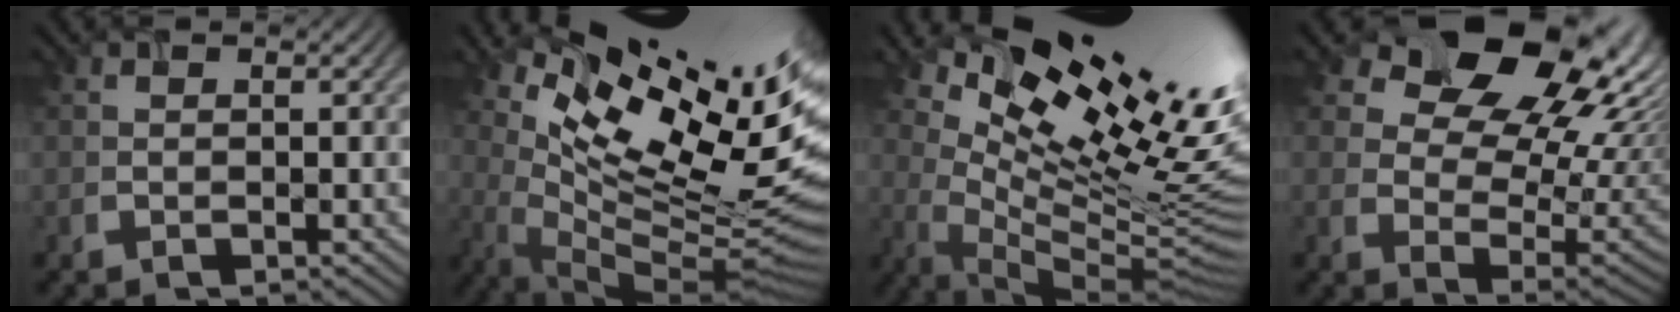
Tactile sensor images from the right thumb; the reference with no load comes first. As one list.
[{"total": 14.6, "force": [6.6, 5.9, 11.7], "torque": [-0.202, 0.002, 0.126]}, {"total": 16.8, "force": [8.6, 5.8, 13.2], "torque": [-0.219, 0.013, 0.141]}, {"total": 16.0, "force": [7.9, 10.4, 9.3], "torque": [-0.155, 0.017, 0.138]}]